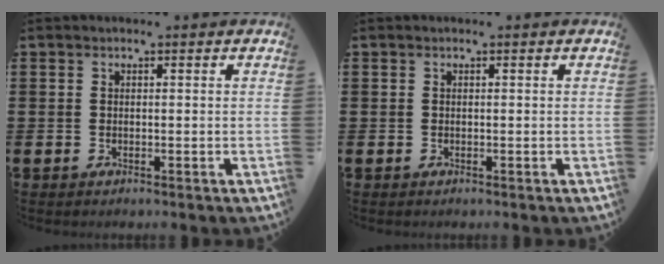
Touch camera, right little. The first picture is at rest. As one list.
[{"total": 0.0}]